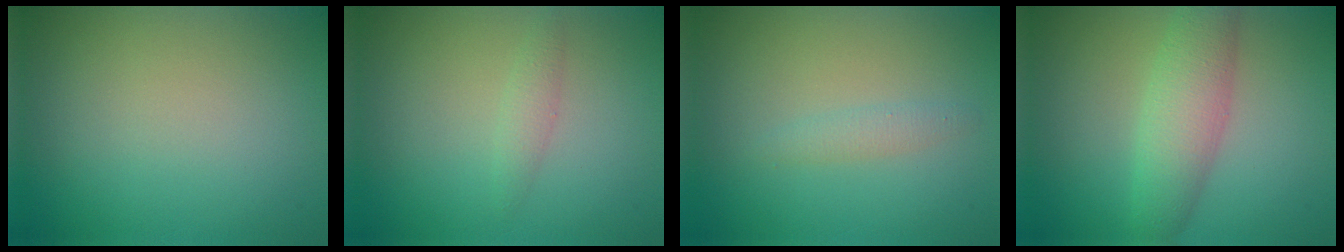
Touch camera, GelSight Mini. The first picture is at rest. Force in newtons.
{"total": 1.2, "press": 1.2, "slide": 0.0}
{"total": 1.1, "press": 1.1, "slide": 0.1}
{"total": 4.4, "press": 4.4, "slide": 0.1}